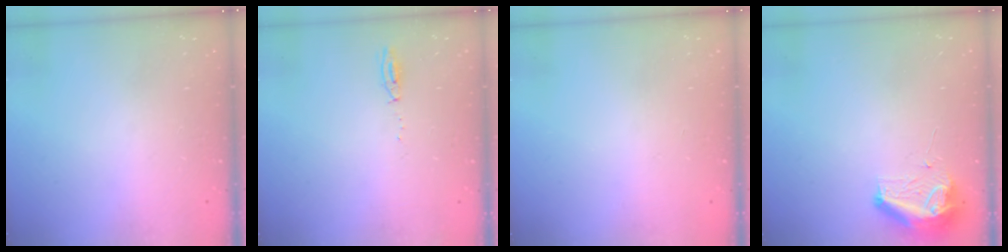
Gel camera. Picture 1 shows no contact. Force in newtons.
{"total": 3.4, "press": 3.3, "slide": 0.8}
{"total": 0.0}
{"total": 9.0, "press": 8.9, "slide": 1.1}